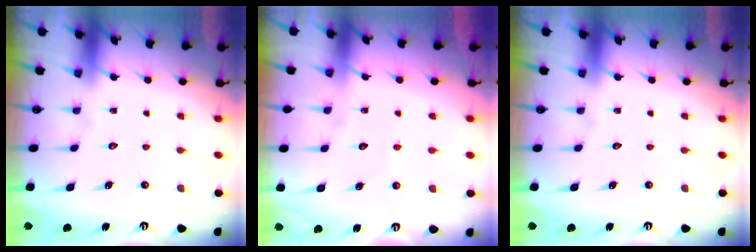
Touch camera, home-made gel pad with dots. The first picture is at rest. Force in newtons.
{"total": 2.9, "press": 2.9, "slide": 0.3}
{"total": 0.0}